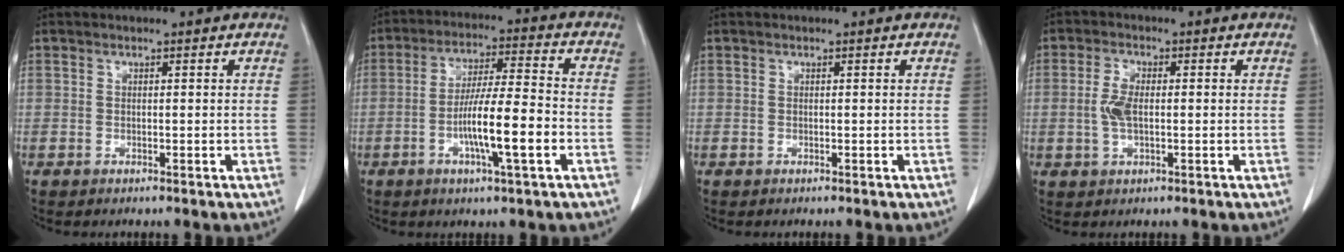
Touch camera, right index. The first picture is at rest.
{"total": 10.5, "force": [-3.0, 0.6, 10.1], "torque": [-0.179, -0.001, -0.053]}
{"total": 0.0}
{"total": 3.8, "force": [0.0, 1.5, 3.5], "torque": [-0.082, 0.004, 0.001]}